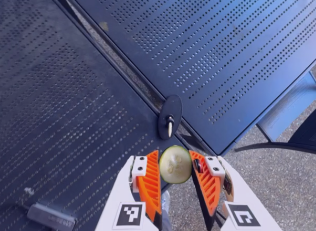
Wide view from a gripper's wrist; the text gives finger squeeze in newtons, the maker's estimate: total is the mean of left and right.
{"total": 7.2, "left": 6.7, "right": 7.7}